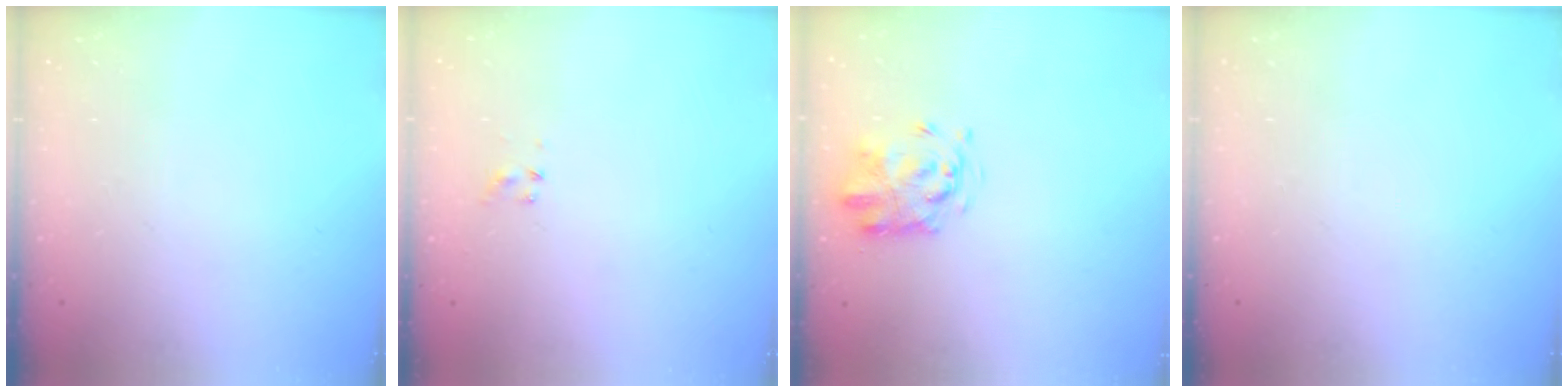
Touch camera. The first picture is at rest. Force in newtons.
{"total": 1.0, "press": 0.9, "slide": 0.4}
{"total": 3.5, "press": 3.4, "slide": 0.9}
{"total": 0.0}